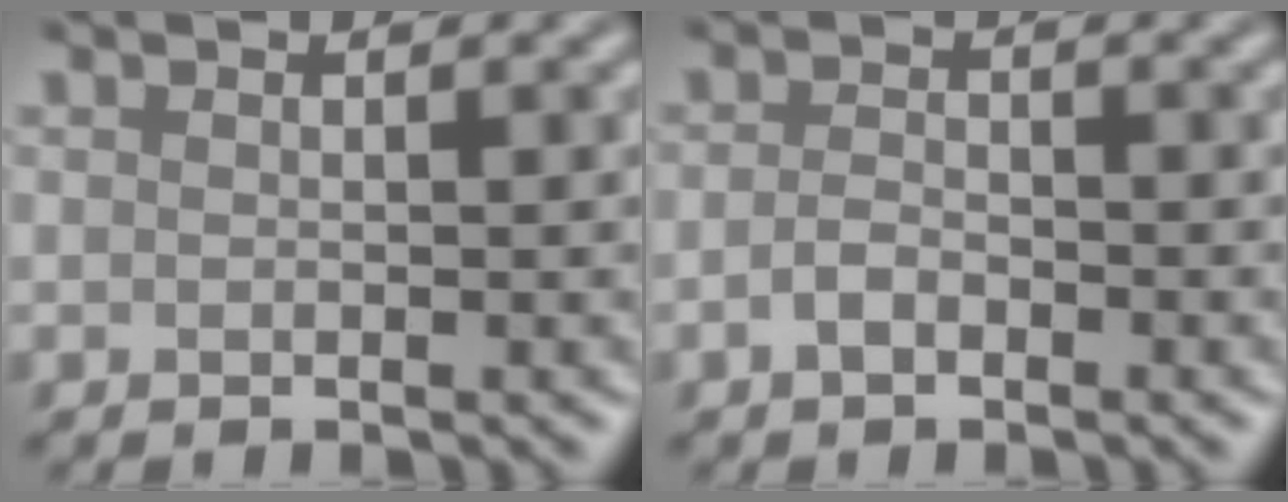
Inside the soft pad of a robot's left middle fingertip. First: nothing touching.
{"total": 1.5, "force": [-0.8, 0.7, 1.0], "torque": [-0.022, 0.002, -0.020]}